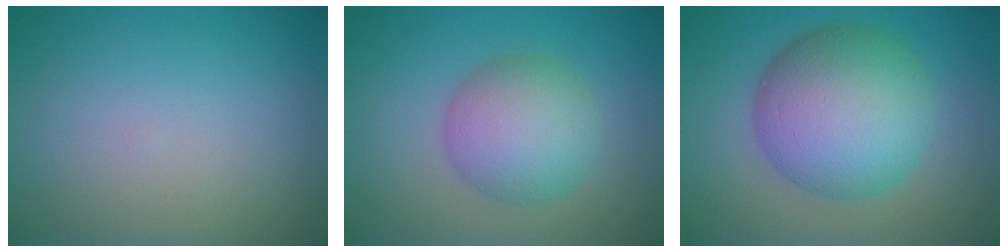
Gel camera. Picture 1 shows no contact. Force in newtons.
{"total": 5.7, "press": 5.7, "slide": 0.2}
{"total": 10.1, "press": 10.1, "slide": 0.3}